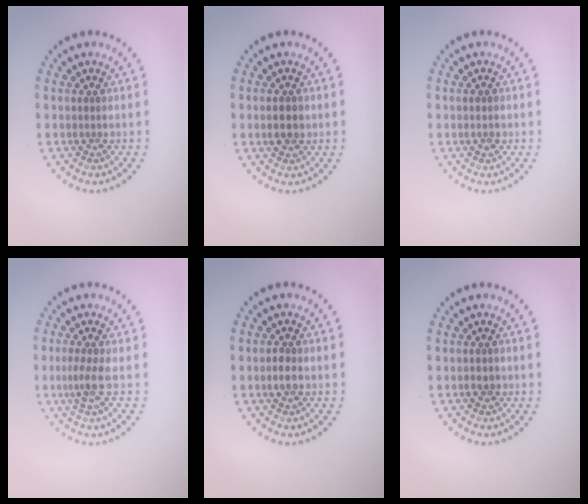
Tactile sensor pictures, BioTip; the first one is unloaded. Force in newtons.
{"total": 2.0, "press": 2.0, "slide": 0.1}
{"total": 1.0, "press": 1.0, "slide": 0.3}
{"total": 1.7, "press": 1.4, "slide": 0.9}
{"total": 1.4, "press": 1.4, "slide": 0.1}
{"total": 1.0, "press": 1.0, "slide": 0.1}